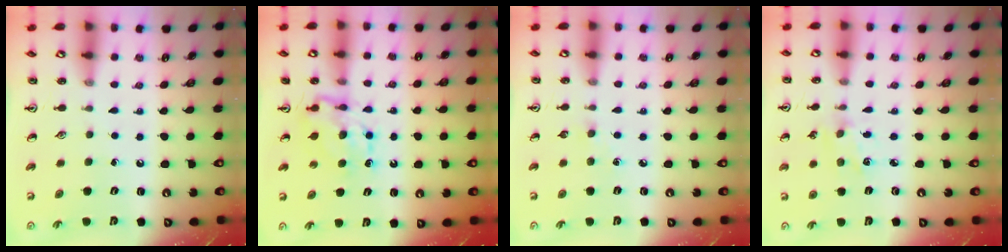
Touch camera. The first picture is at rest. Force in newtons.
{"total": 7.4, "press": 7.4, "slide": 0.2}
{"total": 2.9, "press": 2.9, "slide": 0.4}
{"total": 2.0, "press": 2.0, "slide": 0.5}